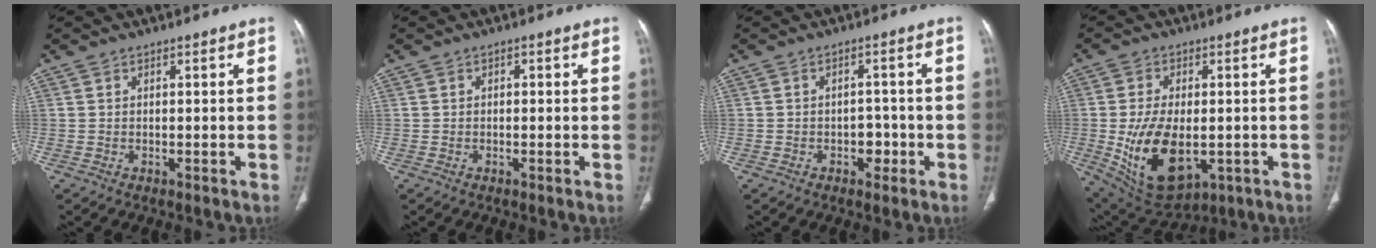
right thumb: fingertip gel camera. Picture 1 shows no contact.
{"total": 0.7, "force": [0.0, 0.5, 0.4], "torque": [-0.003, 0.002, -0.003]}
{"total": 3.3, "force": [-1.3, 2.4, 1.8], "torque": [-0.004, 0.013, -0.017]}
{"total": 15.4, "force": [-2.7, 8.7, 12.4], "torque": [-0.219, -0.010, -0.019]}